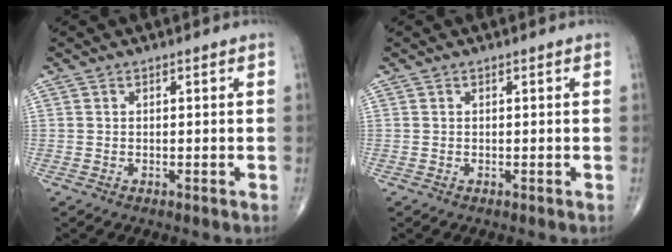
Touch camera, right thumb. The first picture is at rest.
{"total": 0.0}